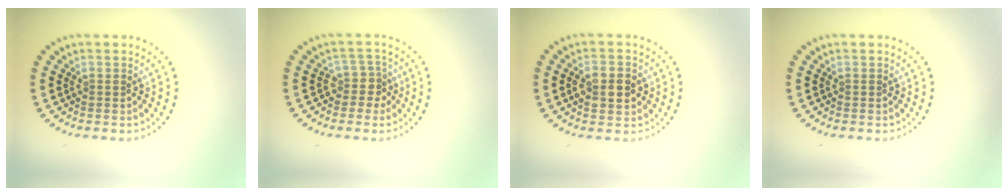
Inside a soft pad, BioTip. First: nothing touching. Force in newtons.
{"total": 2.2, "press": 1.6, "slide": 1.5}
{"total": 3.7, "press": 3.7, "slide": 0.2}
{"total": 0.0}